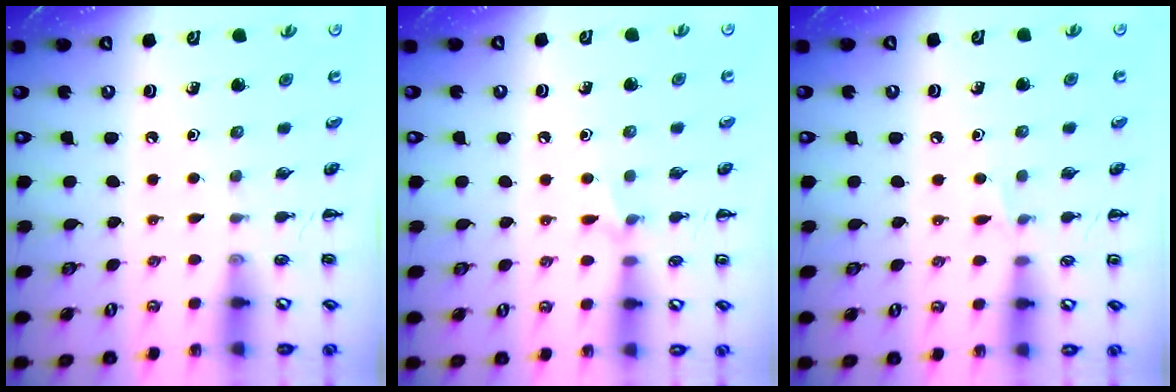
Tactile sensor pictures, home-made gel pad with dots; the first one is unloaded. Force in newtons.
{"total": 5.8, "press": 5.5, "slide": 1.7}
{"total": 3.6, "press": 3.4, "slide": 1.1}